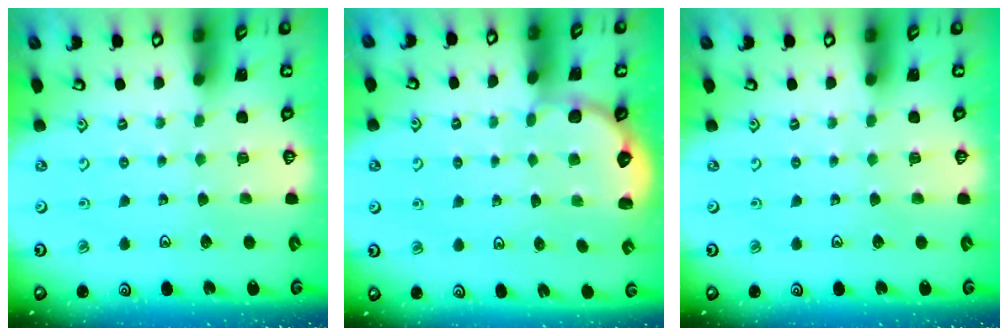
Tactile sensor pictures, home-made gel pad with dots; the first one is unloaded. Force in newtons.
{"total": 2.2, "press": 1.1, "slide": 1.9}
{"total": 0.0}